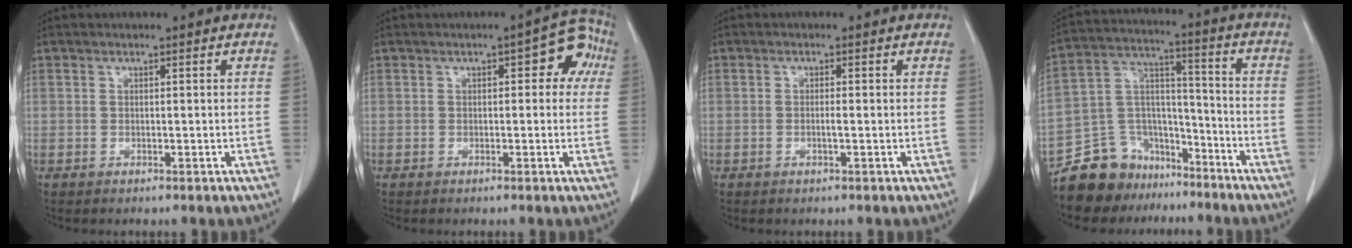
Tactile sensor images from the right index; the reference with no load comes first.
{"total": 6.2, "force": [1.5, 2.9, 5.3], "torque": [-0.048, 0.031, 0.011]}
{"total": 1.1, "force": [-0.2, 0.0, 1.1], "torque": [-0.021, -0.001, -0.003]}
{"total": 13.3, "force": [-10.7, 7.6, 2.2], "torque": [-0.048, 0.066, -0.186]}